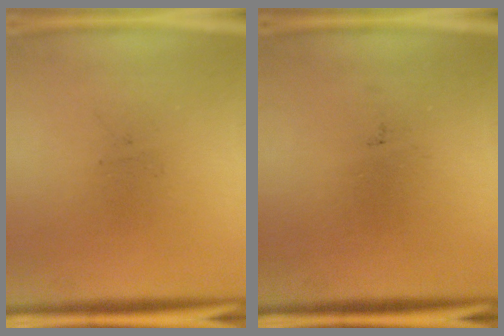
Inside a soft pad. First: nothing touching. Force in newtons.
{"total": 0.0}